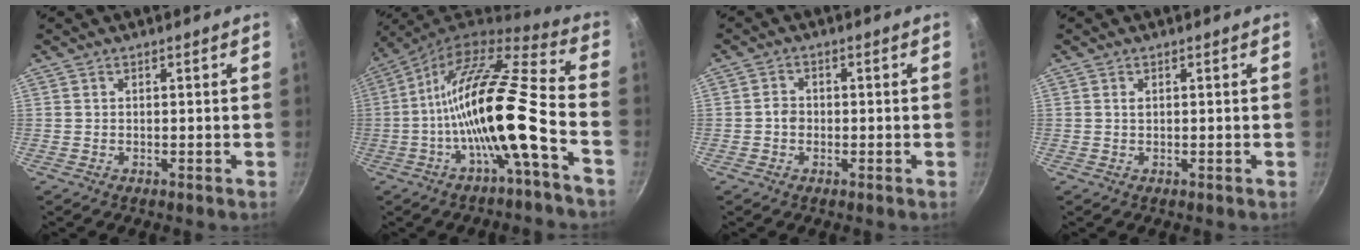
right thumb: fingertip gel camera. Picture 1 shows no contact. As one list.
[{"total": 17.1, "force": [-5.5, 2.4, 16.0], "torque": [-0.269, 0.041, -0.110]}, {"total": 2.1, "force": [-0.4, 1.8, 1.0], "torque": [-0.010, 0.012, -0.010]}, {"total": 0.6, "force": [0.2, 0.3, 0.4], "torque": [-0.008, 0.000, 0.004]}]